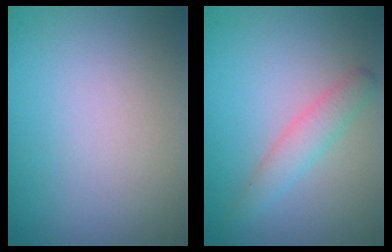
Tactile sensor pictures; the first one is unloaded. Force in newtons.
{"total": 2.3, "press": 2.3, "slide": 0.2}